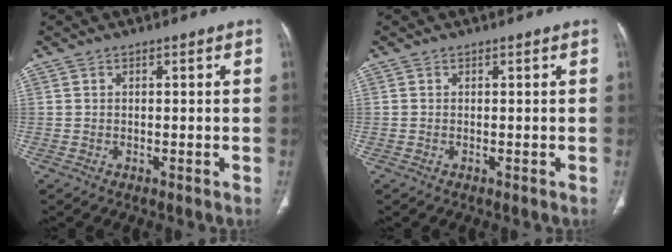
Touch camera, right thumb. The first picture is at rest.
{"total": 0.0}